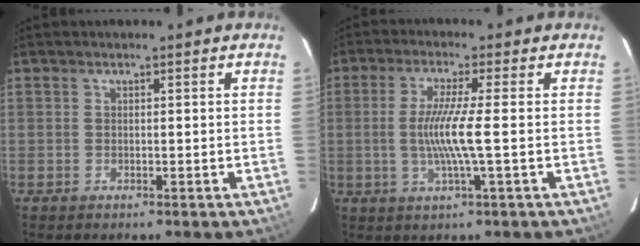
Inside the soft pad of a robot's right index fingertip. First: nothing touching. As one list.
[{"total": 7.1, "force": [-0.8, -1.0, 6.9], "torque": [-0.139, -0.010, -0.014]}]